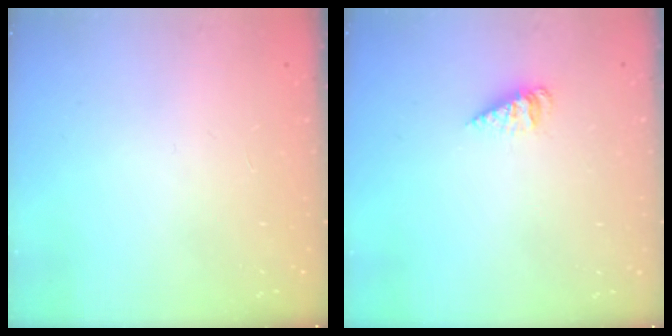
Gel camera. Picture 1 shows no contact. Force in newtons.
{"total": 3.0, "press": 2.9, "slide": 0.2}